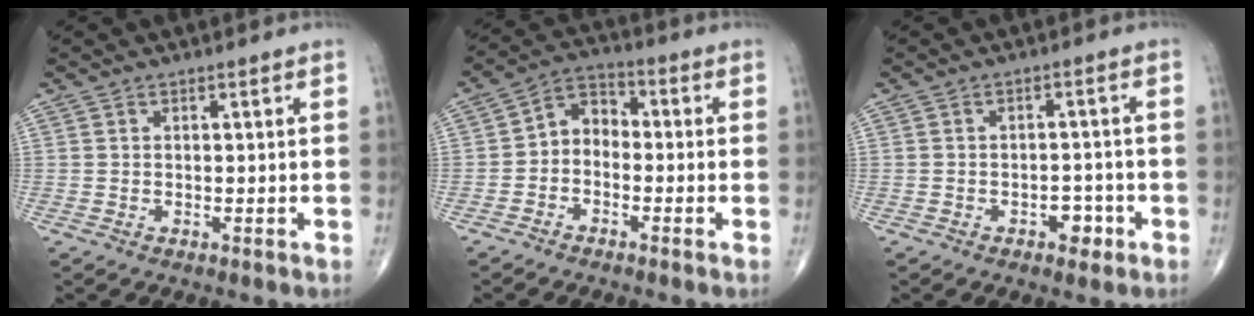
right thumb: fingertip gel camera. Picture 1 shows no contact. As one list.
[{"total": 6.1, "force": [-1.3, 4.6, 3.7], "torque": [-0.042, 0.031, -0.043]}, {"total": 3.6, "force": [-1.8, 2.2, 2.2], "torque": [-0.007, 0.016, -0.025]}]